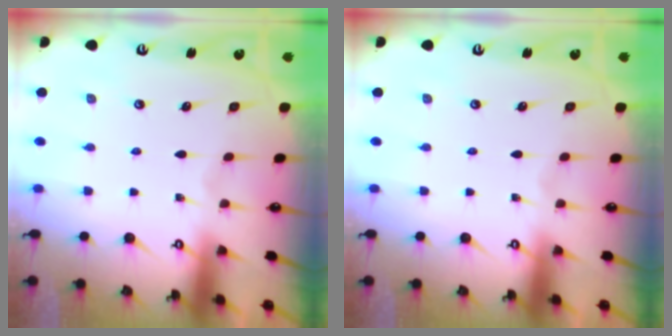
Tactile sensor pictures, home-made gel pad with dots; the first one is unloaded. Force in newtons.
{"total": 0.0}